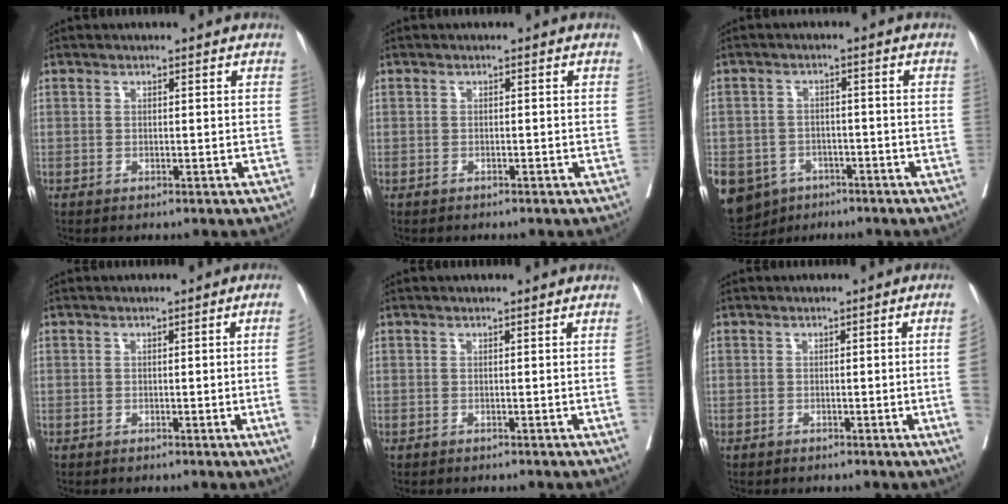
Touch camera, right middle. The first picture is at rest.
{"total": 0.8, "force": [-0.6, 0.5, 0.0], "torque": [-0.006, 0.003, -0.010]}
{"total": 13.4, "force": [-7.7, 10.0, 4.4], "torque": [-0.127, -0.003, -0.106]}
{"total": 4.6, "force": [-0.8, -0.6, 4.5], "torque": [-0.054, 0.000, -0.008]}
{"total": 1.2, "force": [-0.3, -0.5, 1.0], "torque": [-0.008, 0.001, -0.005]}
{"total": 5.6, "force": [-1.1, -1.6, 5.2], "torque": [-0.061, -0.007, -0.014]}